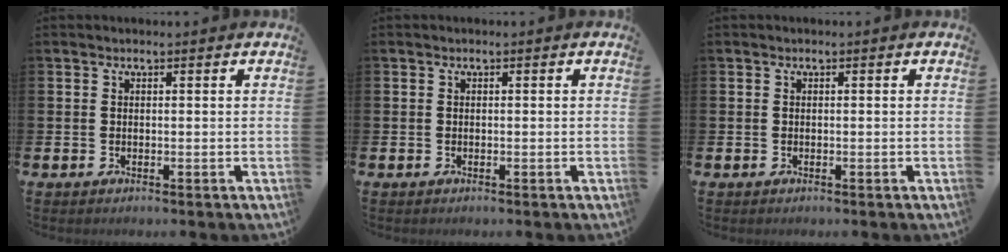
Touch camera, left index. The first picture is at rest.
{"total": 0.0}
{"total": 0.0}